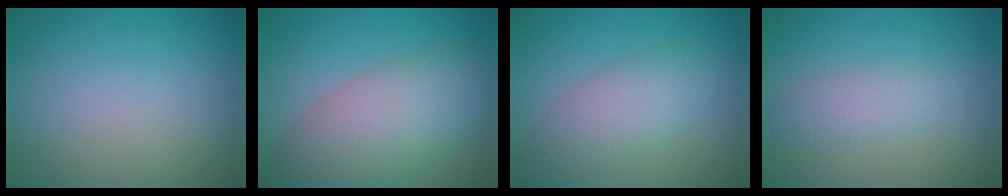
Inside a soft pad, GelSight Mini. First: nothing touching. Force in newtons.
{"total": 8.6, "press": 8.6, "slide": 0.3}
{"total": 4.4, "press": 4.4, "slide": 0.2}
{"total": 2.3, "press": 2.3, "slide": 0.0}